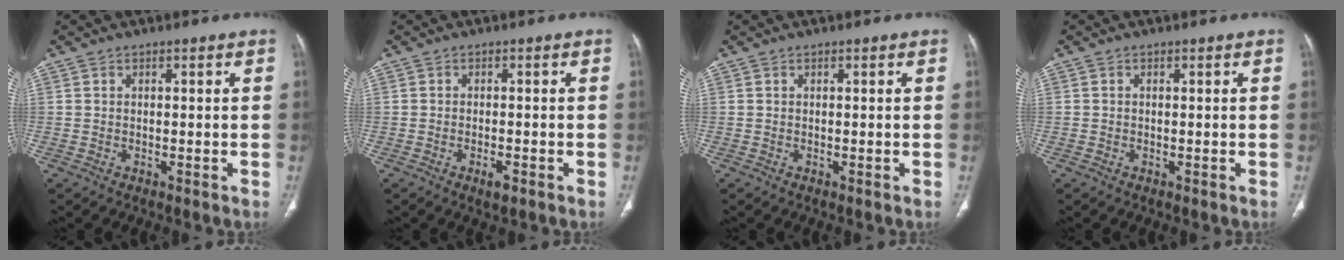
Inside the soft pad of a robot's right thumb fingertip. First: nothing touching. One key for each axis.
{"total": 2.3, "fx": -1.2, "fy": 0.8, "fz": 1.8, "tx": -0.031, "ty": 0.001, "tz": -0.020}
{"total": 0.0}
{"total": 0.0}